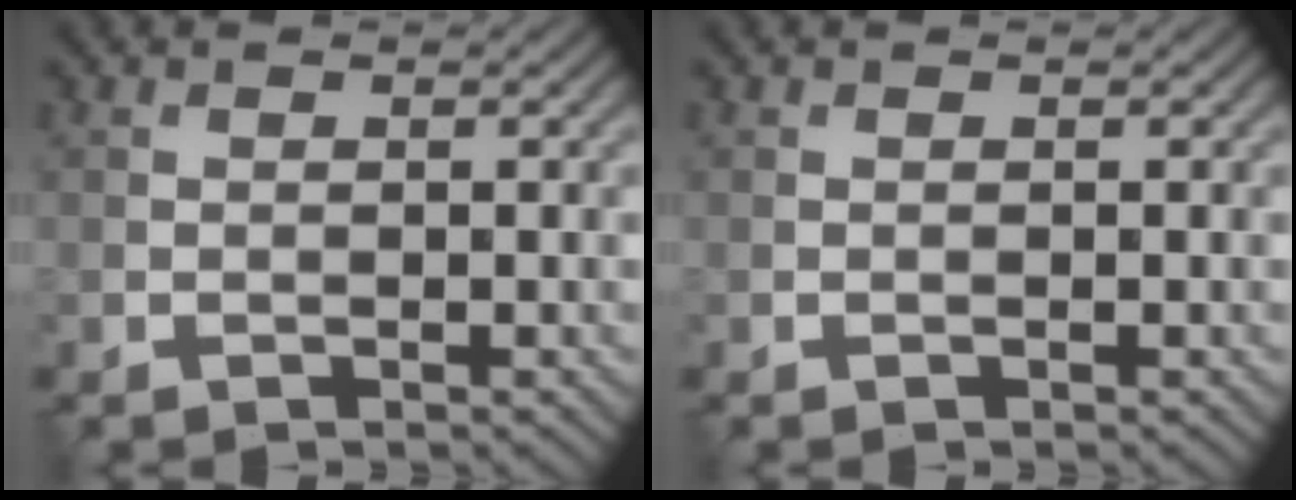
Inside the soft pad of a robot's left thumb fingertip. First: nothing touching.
{"total": 0.0}